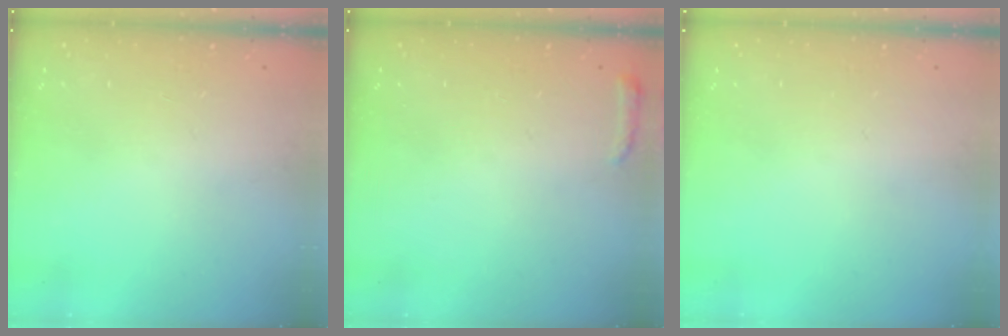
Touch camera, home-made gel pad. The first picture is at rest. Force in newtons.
{"total": 4.7, "press": 4.6, "slide": 0.9}
{"total": 0.0}